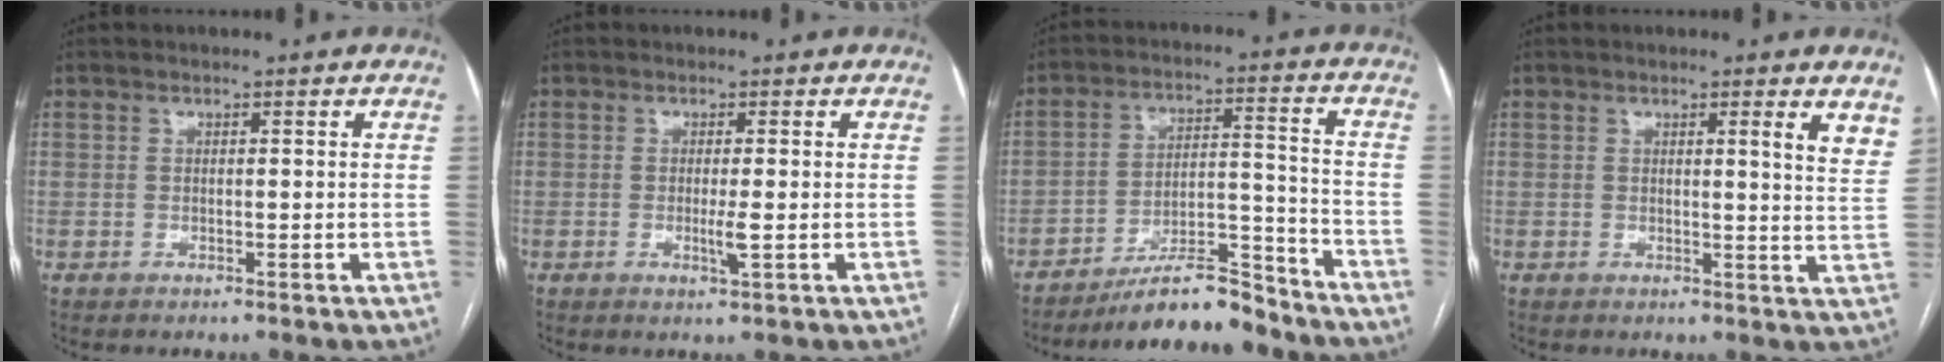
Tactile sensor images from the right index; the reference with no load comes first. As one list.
[{"total": 2.0, "force": [-0.3, -0.2, 2.0], "torque": [-0.040, -0.006, -0.002]}, {"total": 11.8, "force": [-10.5, 2.1, 5.0], "torque": [-0.072, 0.025, -0.177]}, {"total": 4.8, "force": [3.3, 0.1, 3.5], "torque": [-0.039, -0.017, 0.024]}]